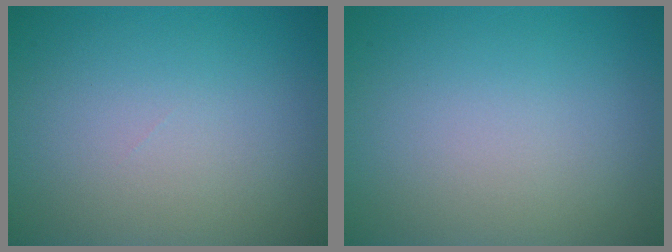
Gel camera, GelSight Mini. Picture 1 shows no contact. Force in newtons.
{"total": 0.0}